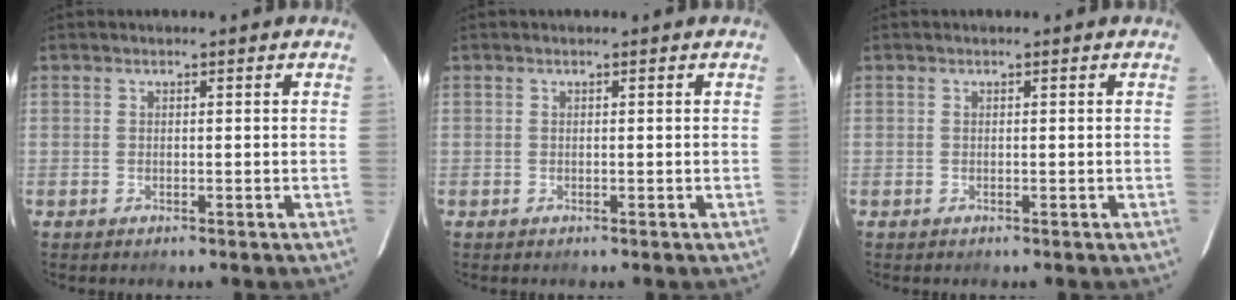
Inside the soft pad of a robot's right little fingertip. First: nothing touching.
{"total": 0.0}
{"total": 0.0}